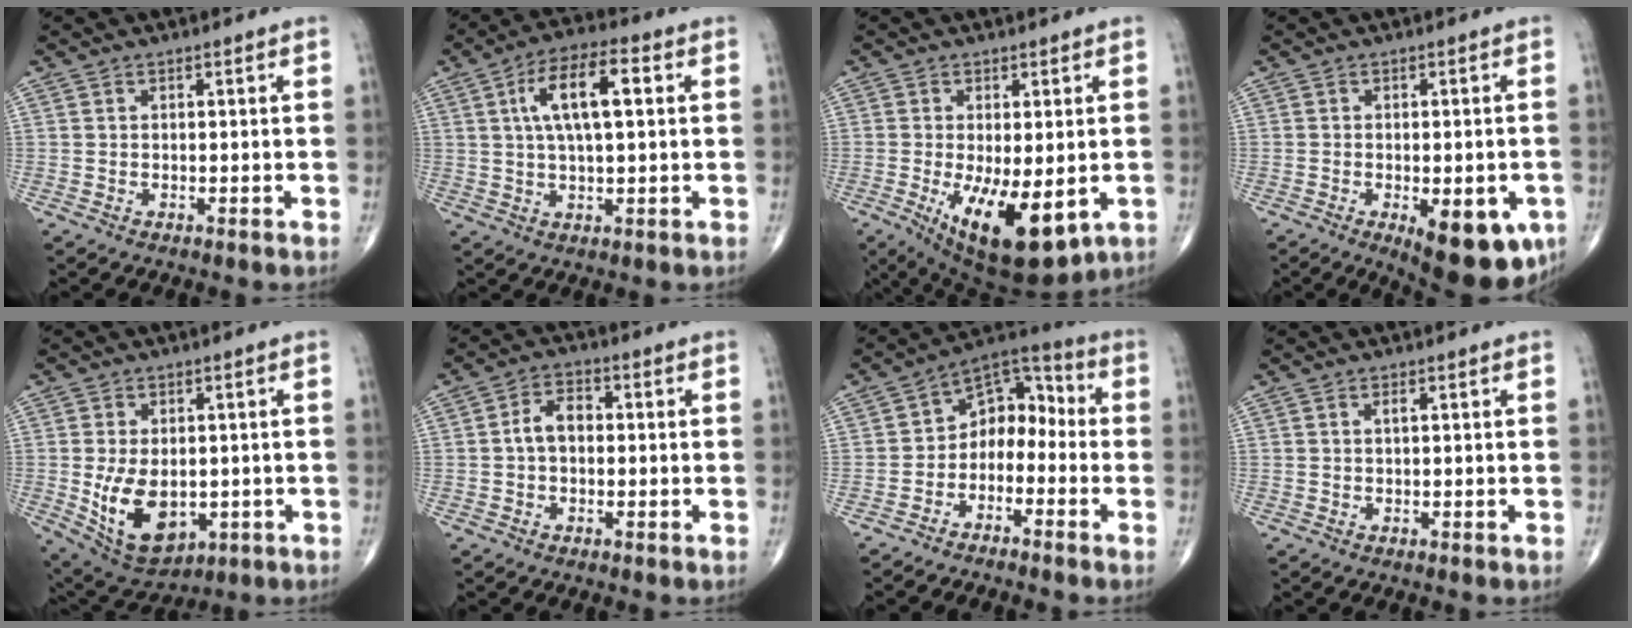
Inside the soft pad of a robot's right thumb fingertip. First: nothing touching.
{"total": 11.3, "force": [2.7, 4.2, 10.1], "torque": [-0.180, 0.016, 0.042]}
{"total": 13.8, "force": [-3.8, 5.6, 12.1], "torque": [-0.189, -0.024, -0.038]}
{"total": 14.0, "force": [-5.6, 5.6, 11.6], "torque": [-0.112, 0.002, -0.059]}
{"total": 12.4, "force": [-1.9, 7.7, 9.6], "torque": [-0.144, -0.007, -0.008]}
{"total": 4.9, "force": [-0.1, 3.2, 3.7], "torque": [-0.059, 0.020, -0.010]}
{"total": 9.3, "force": [-2.7, 6.7, 5.9], "torque": [-0.061, 0.063, -0.065]}
{"total": 0.8, "force": [0.3, 0.2, 0.8], "torque": [-0.019, 0.002, 0.003]}